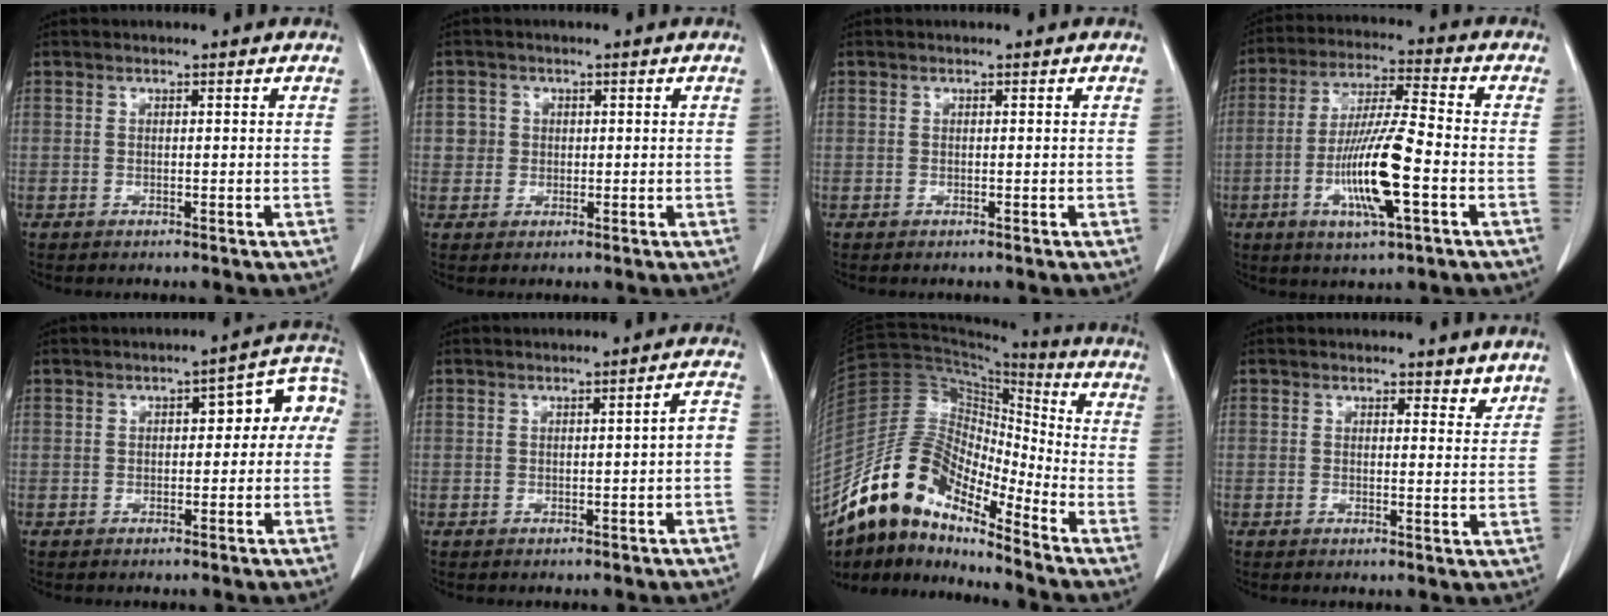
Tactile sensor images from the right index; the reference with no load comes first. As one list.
[{"total": 2.4, "force": [0.4, 2.4, 0.1], "torque": [0.009, 0.004, 0.004]}, {"total": 0.0}, {"total": 13.2, "force": [-3.8, 1.2, 12.6], "torque": [-0.244, -0.009, -0.072]}, {"total": 7.2, "force": [0.0, 3.4, 6.4], "torque": [-0.073, 0.043, -0.003]}, {"total": 2.7, "force": [-1.0, 0.6, 2.4], "torque": [-0.026, 0.014, -0.013]}, {"total": 14.7, "force": [-11.7, 4.4, 7.7], "torque": [-0.140, 0.046, -0.216]}, {"total": 2.4, "force": [2.1, 1.0, 0.6], "torque": [0.002, -0.010, 0.018]}]